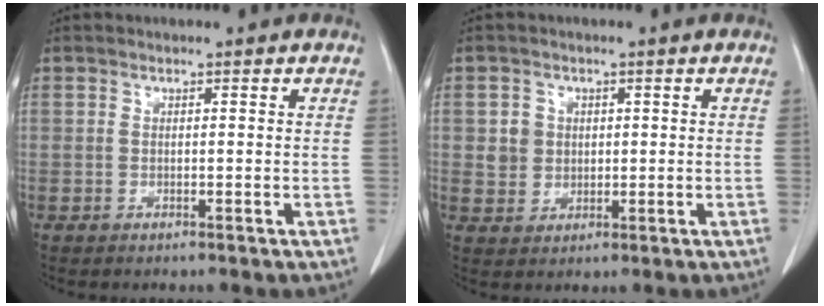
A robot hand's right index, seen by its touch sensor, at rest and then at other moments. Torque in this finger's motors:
{"motor_torque": [0.35, 0.02, 0.15, 0.03]}